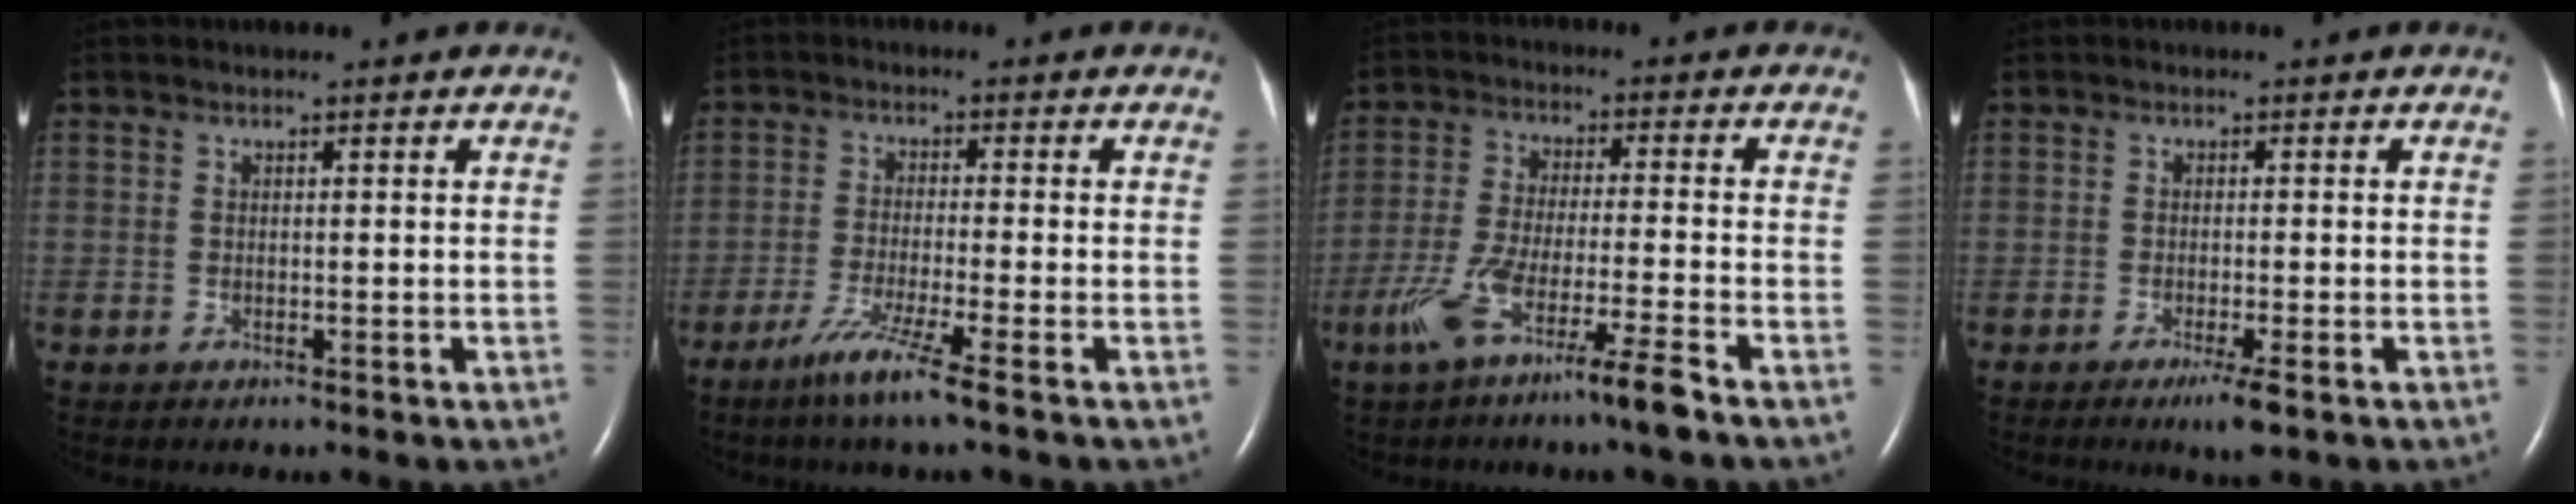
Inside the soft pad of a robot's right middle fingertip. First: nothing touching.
{"total": 6.3, "force": [-4.0, -1.0, 4.8], "torque": [-0.095, -0.020, -0.080]}
{"total": 9.5, "force": [-6.0, -0.6, 7.3], "torque": [-0.143, -0.022, -0.113]}
{"total": 3.0, "force": [-1.7, 0.0, 2.5], "torque": [-0.043, -0.010, -0.027]}